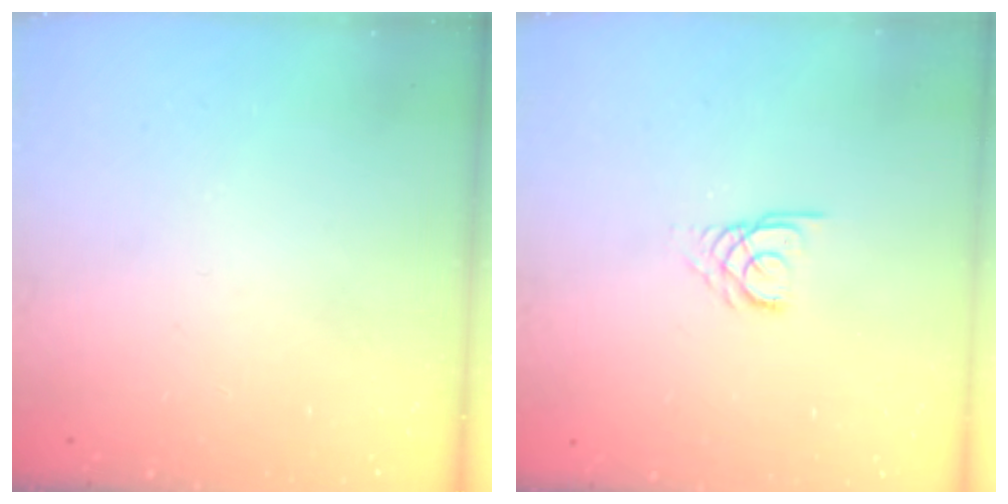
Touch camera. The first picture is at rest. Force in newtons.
{"total": 2.2, "press": 2.2, "slide": 0.2}